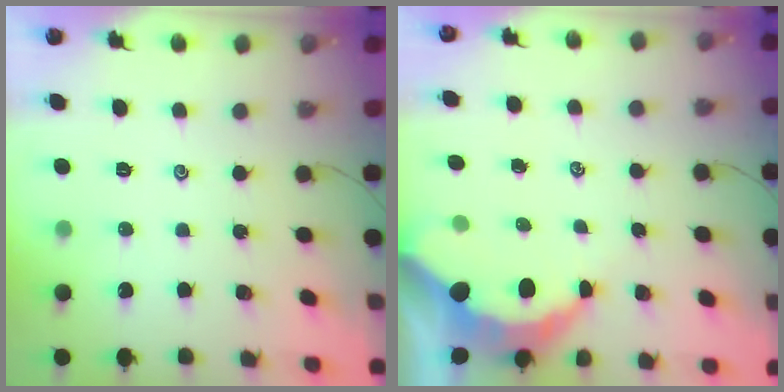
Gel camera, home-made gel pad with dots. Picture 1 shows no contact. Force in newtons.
{"total": 6.6, "press": 6.6, "slide": 0.7}